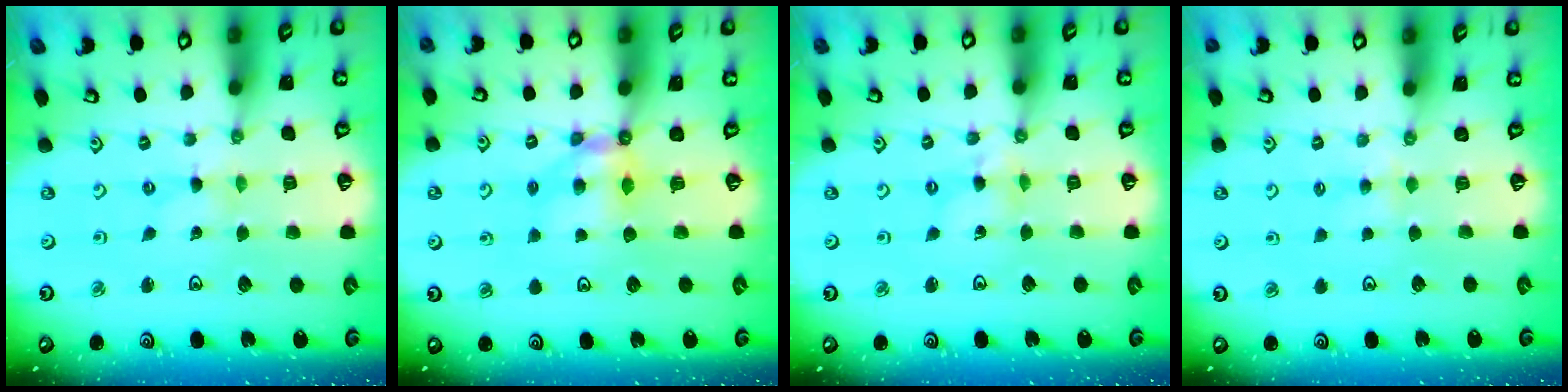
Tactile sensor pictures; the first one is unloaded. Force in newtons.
{"total": 8.3, "press": 8.3, "slide": 0.4}
{"total": 2.3, "press": 2.3, "slide": 0.2}
{"total": 2.7, "press": 2.6, "slide": 0.4}